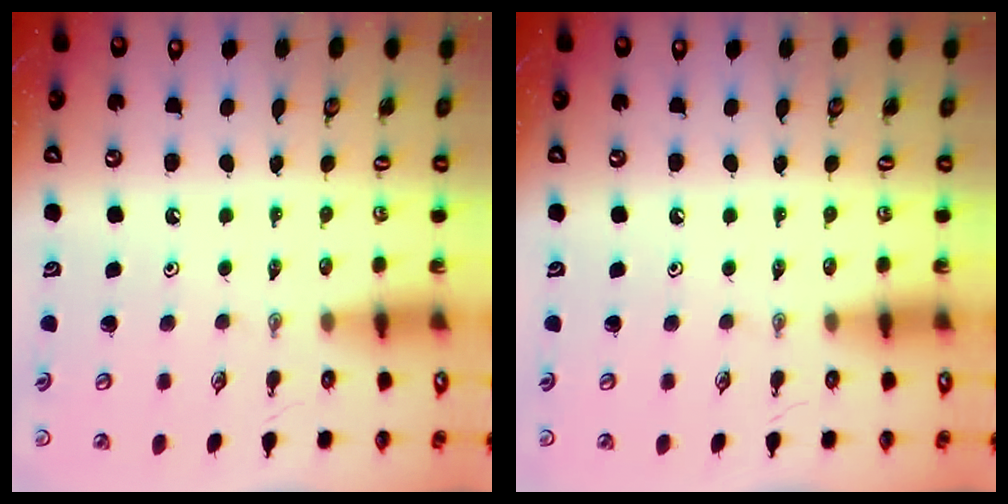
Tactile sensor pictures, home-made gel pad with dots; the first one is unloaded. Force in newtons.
{"total": 0.0}